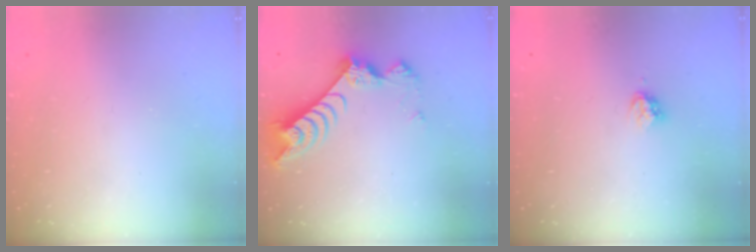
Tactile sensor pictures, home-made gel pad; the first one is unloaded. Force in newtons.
{"total": 9.5, "press": 9.4, "slide": 1.0}
{"total": 3.3, "press": 3.3, "slide": 0.3}